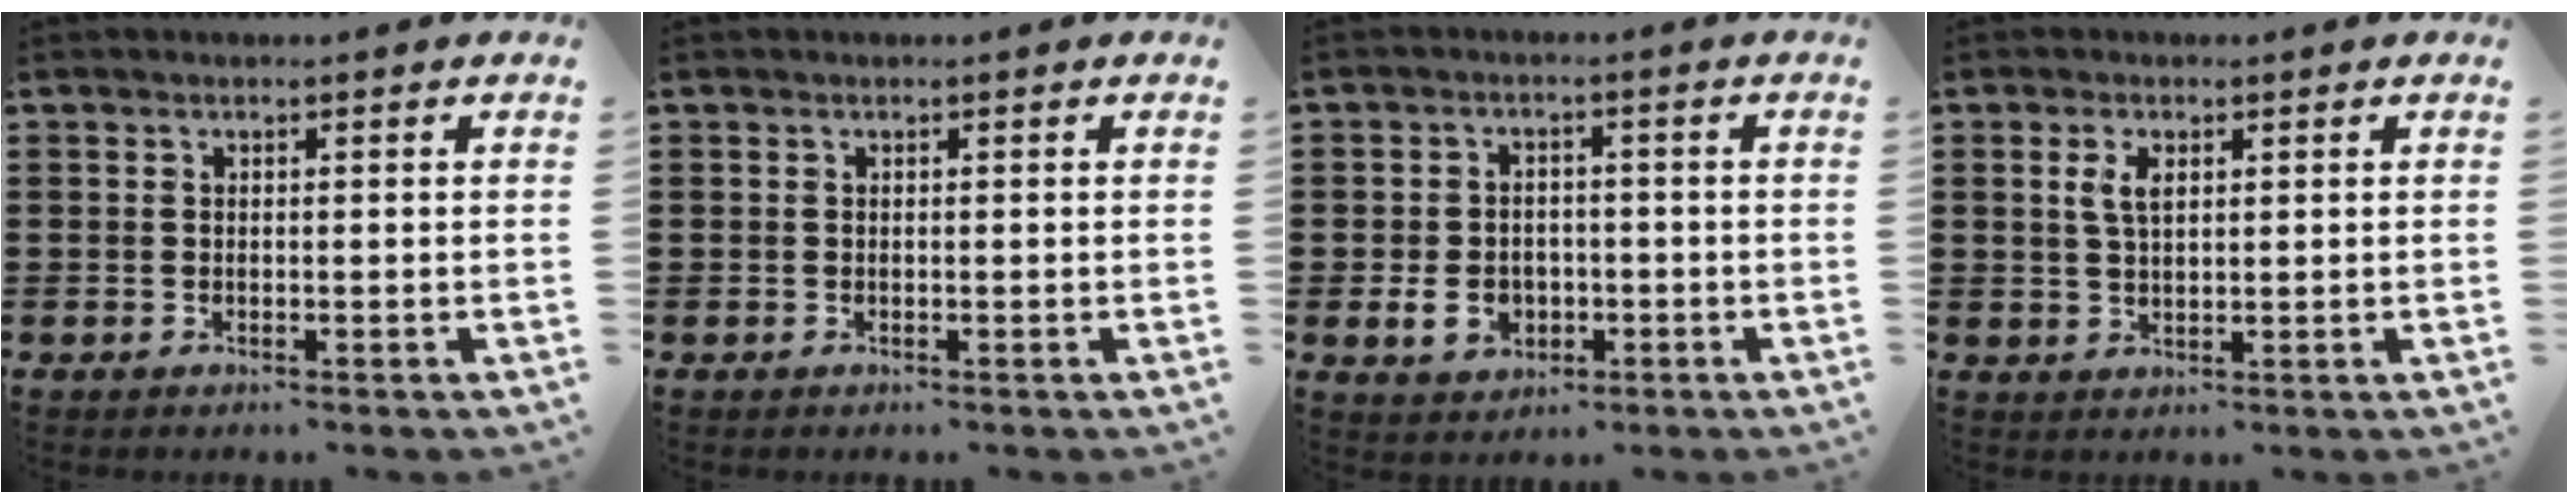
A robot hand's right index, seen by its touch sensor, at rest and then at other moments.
{"total": 0.0}
{"total": 4.7, "force": [-1.2, 3.7, 2.6], "torque": [-0.051, 0.003, -0.027]}
{"total": 3.3, "force": [1.1, 1.6, 2.7], "torque": [-0.059, 0.007, 0.019]}